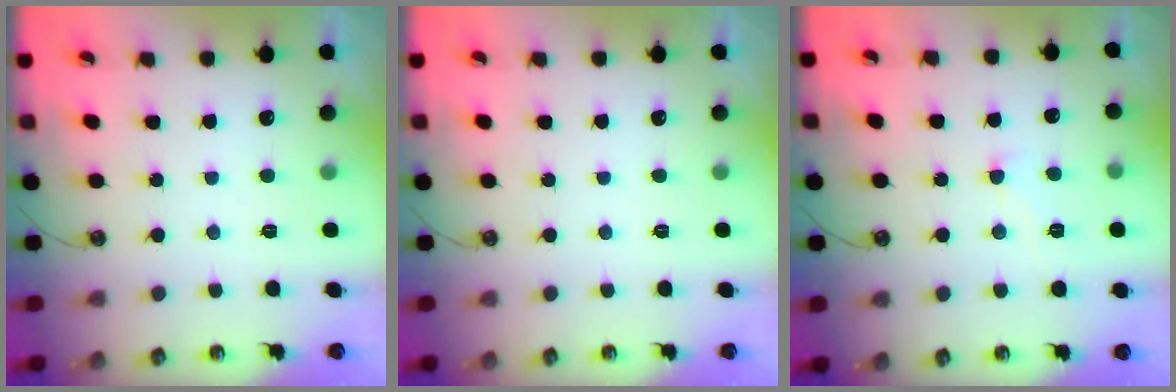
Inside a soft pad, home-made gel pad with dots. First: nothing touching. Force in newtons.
{"total": 0.0}
{"total": 4.3, "press": 4.3, "slide": 0.3}